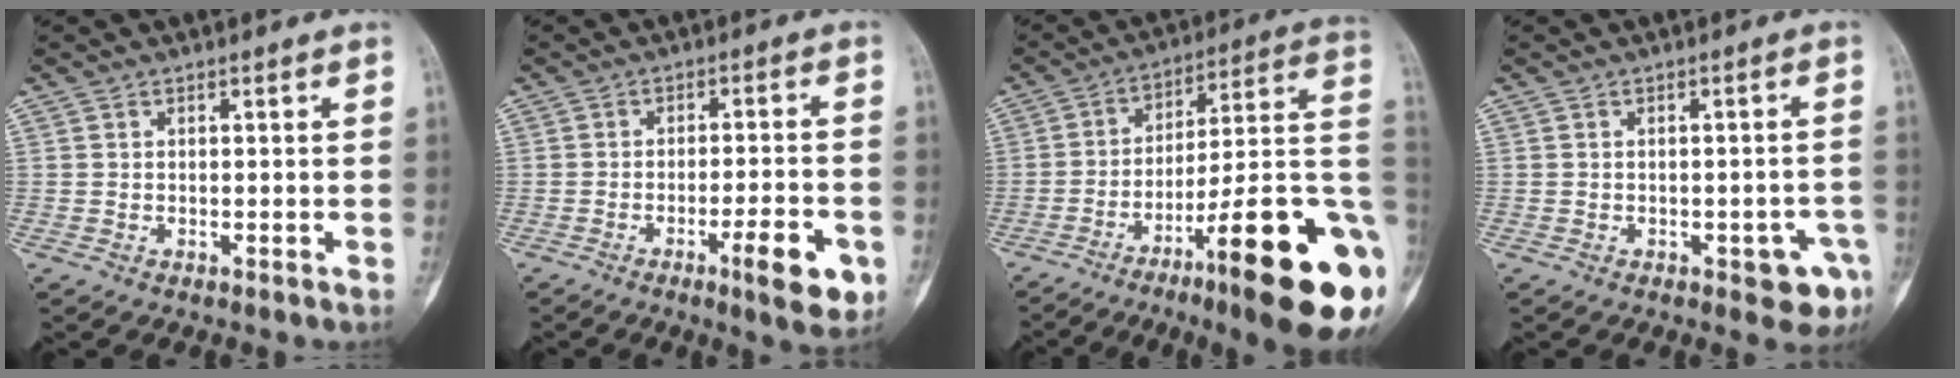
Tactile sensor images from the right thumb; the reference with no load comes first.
{"total": 8.9, "force": [-3.9, 1.9, 7.8], "torque": [-0.104, 0.012, -0.050]}
{"total": 26.4, "force": [-9.6, 4.9, 24.1], "torque": [-0.262, 0.053, -0.136]}
{"total": 6.0, "force": [-2.6, 2.6, 4.8], "torque": [-0.040, 0.015, -0.024]}